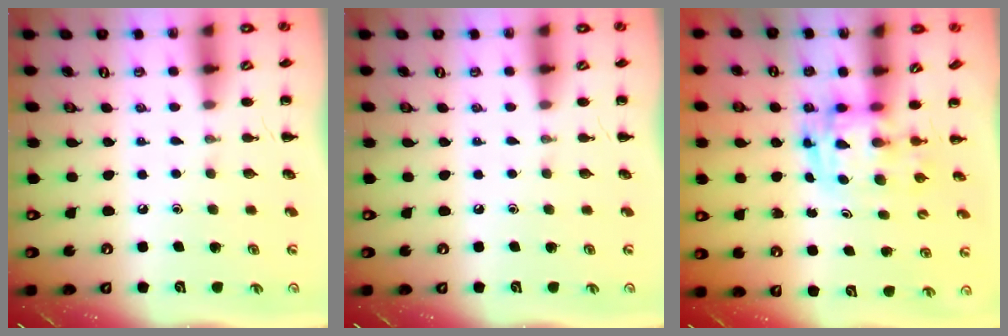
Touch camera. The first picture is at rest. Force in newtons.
{"total": 0.0}
{"total": 2.9, "press": 2.9, "slide": 0.5}